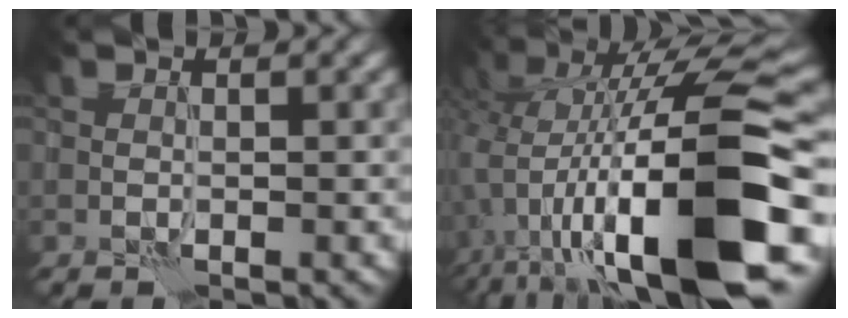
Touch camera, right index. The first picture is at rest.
{"total": 16.3, "force": [-2.5, 5.9, 15.0], "torque": [-0.250, 0.014, -0.042]}